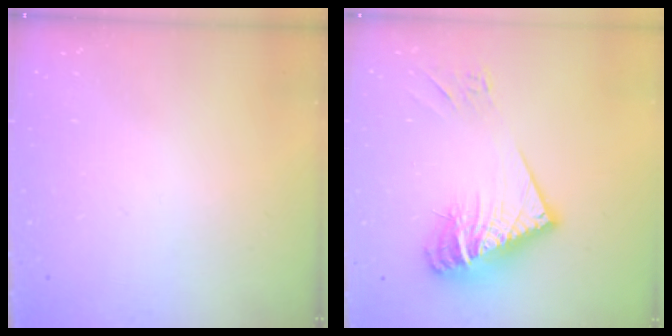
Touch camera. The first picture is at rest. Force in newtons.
{"total": 17.3, "press": 17.2, "slide": 1.9}